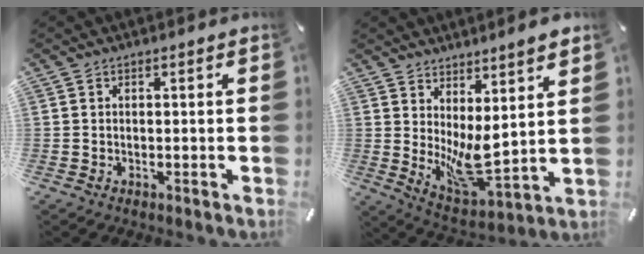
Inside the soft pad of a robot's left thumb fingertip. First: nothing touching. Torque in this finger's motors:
{"motor_torque": [1.58, 1.72, 0.14, -0.23, 0.33]}